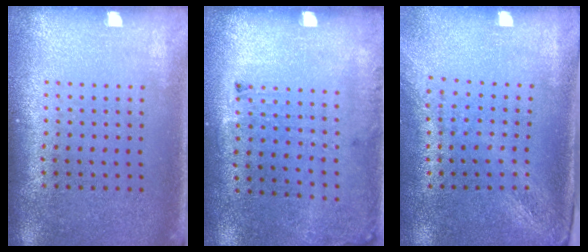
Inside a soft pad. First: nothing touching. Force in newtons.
{"total": 1.9, "press": 1.3, "slide": 1.4}
{"total": 2.1, "press": 1.7, "slide": 1.3}